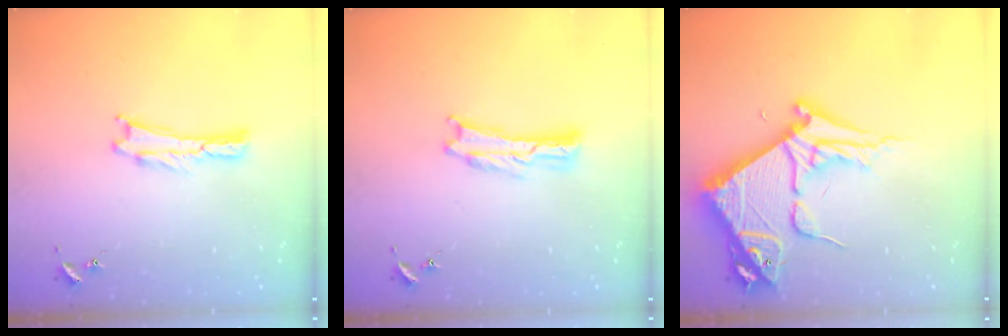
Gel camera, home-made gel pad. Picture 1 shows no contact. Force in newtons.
{"total": 0.8, "press": 0.8, "slide": 0.2}
{"total": 10.1, "press": 10.0, "slide": 1.1}